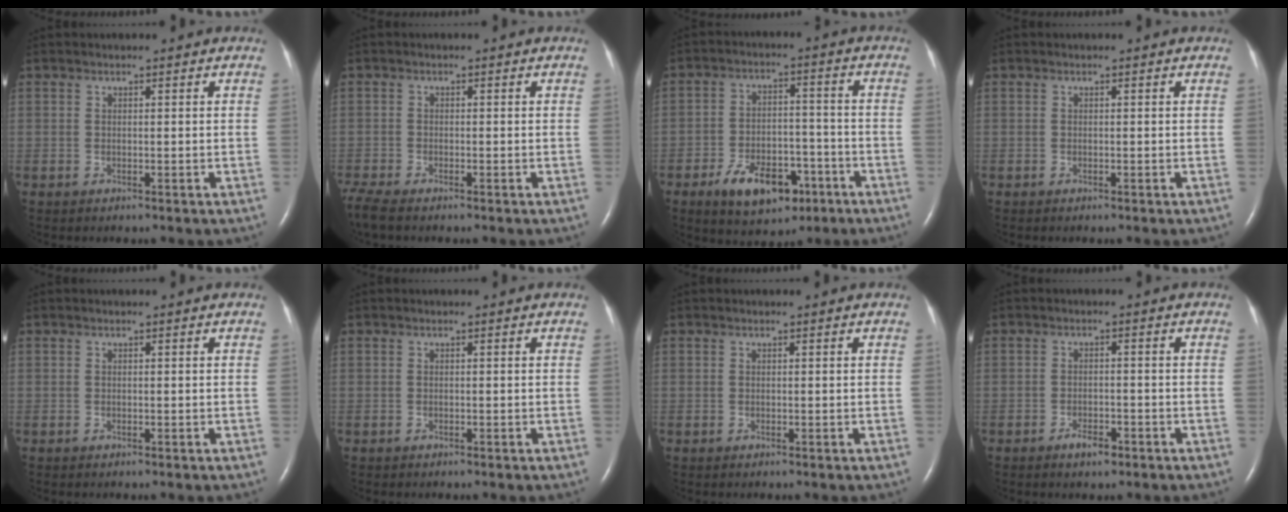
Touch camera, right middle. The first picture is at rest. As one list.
[{"total": 4.0, "force": [-3.4, 0.7, 2.1], "torque": [-0.050, -0.014, -0.064]}, {"total": 10.7, "force": [-5.9, 5.6, 6.9], "torque": [-0.118, 0.006, -0.088]}, {"total": 0.0}, {"total": 0.0}, {"total": 0.0}, {"total": 0.0}, {"total": 2.6, "force": [-1.8, 1.0, 1.6], "torque": [-0.031, 0.001, -0.029]}]